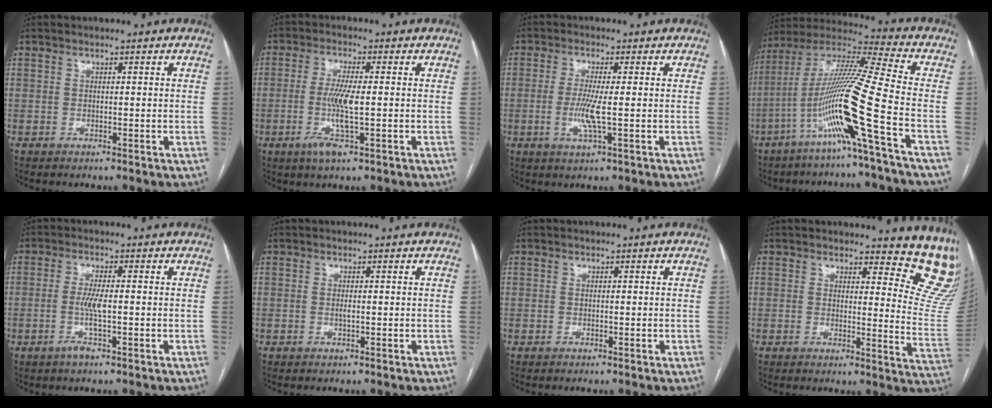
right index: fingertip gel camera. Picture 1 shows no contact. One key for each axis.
{"total": 6.4, "fx": -1.4, "fy": 0.5, "fz": 6.2, "tx": -0.130, "ty": -0.013, "tz": -0.028}
{"total": 5.0, "fx": -0.7, "fy": 0.0, "fz": 4.9, "tx": -0.108, "ty": -0.012, "tz": -0.014}
{"total": 17.5, "fx": -6.7, "fy": -2.3, "fz": 16.0, "tx": -0.316, "ty": -0.006, "tz": -0.136}
{"total": 3.8, "fx": -1.0, "fy": 0.2, "fz": 3.7, "tx": -0.079, "ty": -0.005, "tz": -0.021}
{"total": 0.6, "fx": -0.1, "fy": 0.1, "fz": 0.6, "tx": -0.014, "ty": -0.001, "tz": -0.002}
{"total": 0.0}
{"total": 13.3, "fx": 12.5, "fy": 2.6, "fz": 3.7, "tx": -0.010, "ty": -0.130, "tz": 0.103}